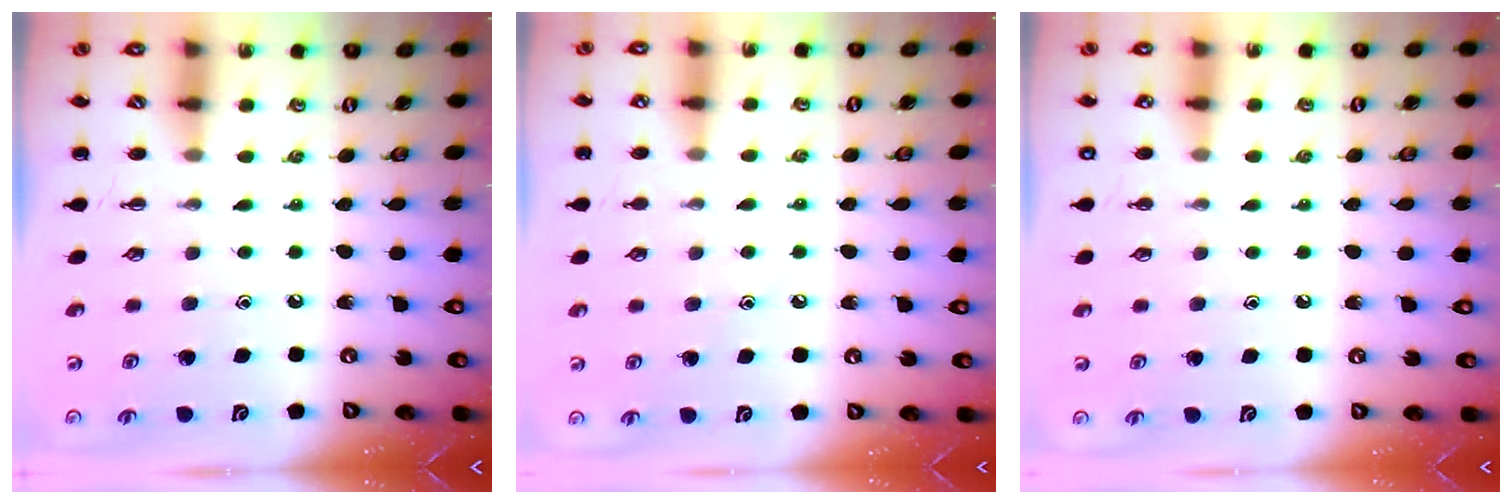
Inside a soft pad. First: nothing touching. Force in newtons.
{"total": 5.8, "press": 5.5, "slide": 1.7}
{"total": 2.6, "press": 2.1, "slide": 1.6}